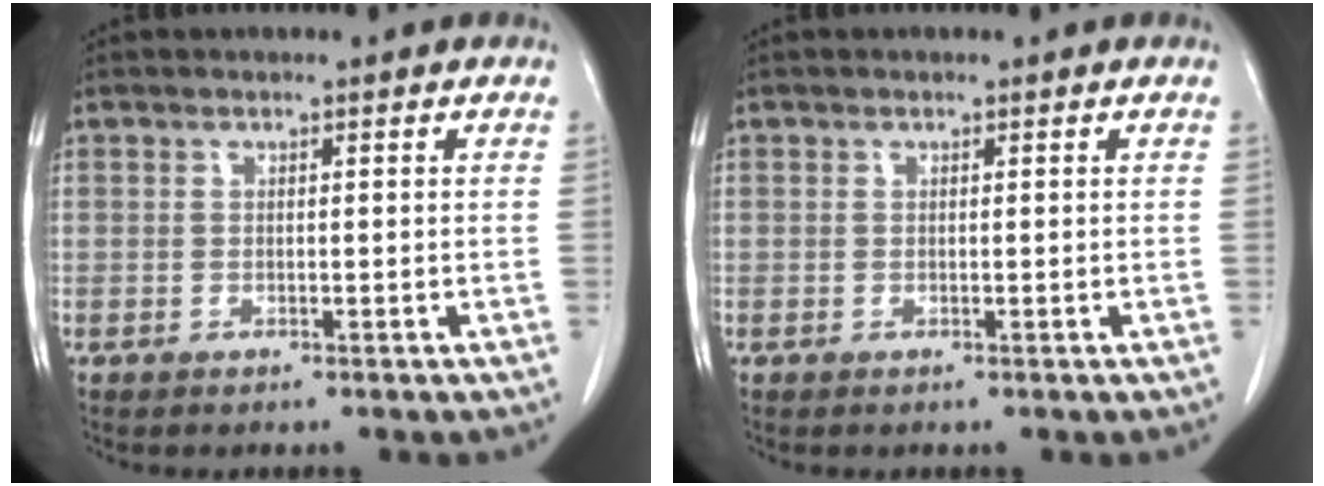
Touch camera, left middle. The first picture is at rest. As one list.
[{"total": 0.0}]